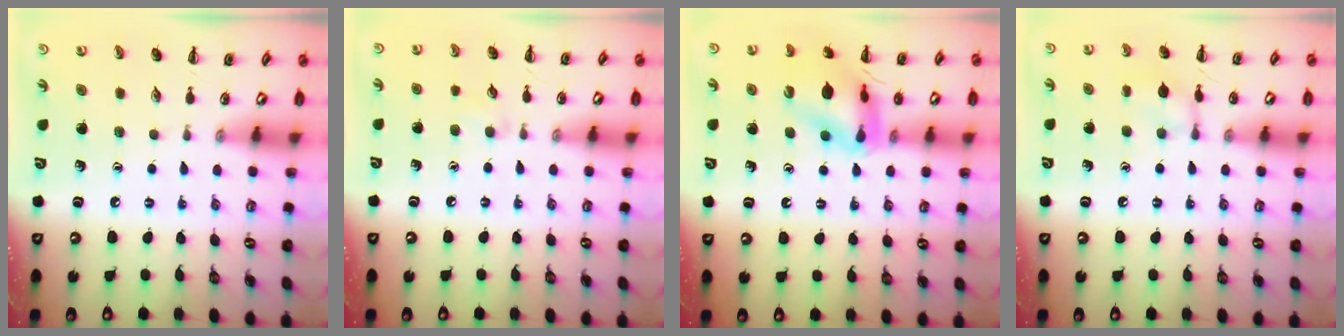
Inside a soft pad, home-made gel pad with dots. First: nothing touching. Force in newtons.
{"total": 3.9, "press": 3.6, "slide": 1.5}
{"total": 13.2, "press": 13.1, "slide": 1.7}
{"total": 7.8, "press": 7.6, "slide": 1.5}